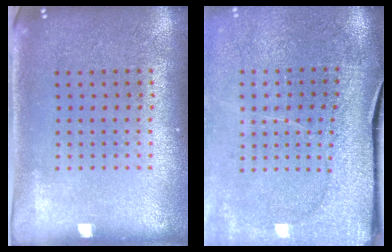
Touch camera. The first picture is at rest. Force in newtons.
{"total": 3.8, "press": 3.1, "slide": 2.3}